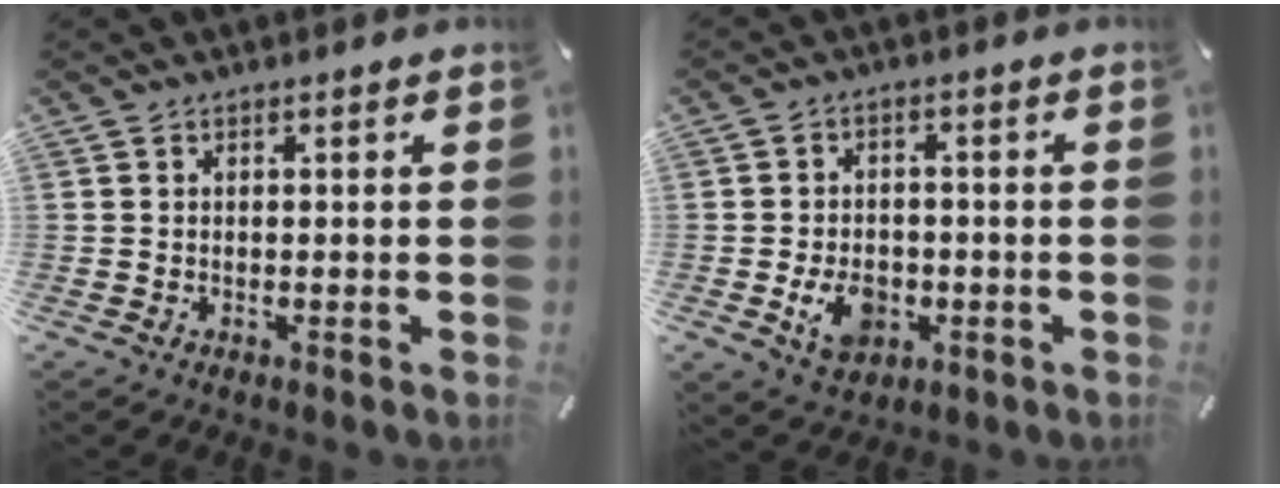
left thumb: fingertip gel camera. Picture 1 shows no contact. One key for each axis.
{"total": 8.0, "fx": -2.3, "fy": 5.9, "fz": 4.8, "tx": -0.088, "ty": 0.004, "tz": -0.042}